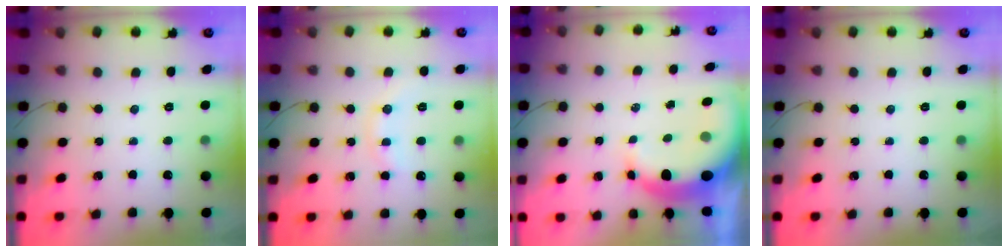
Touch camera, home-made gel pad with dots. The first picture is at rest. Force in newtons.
{"total": 7.4, "press": 7.3, "slide": 1.1}
{"total": 10.0, "press": 9.8, "slide": 1.9}
{"total": 0.0}